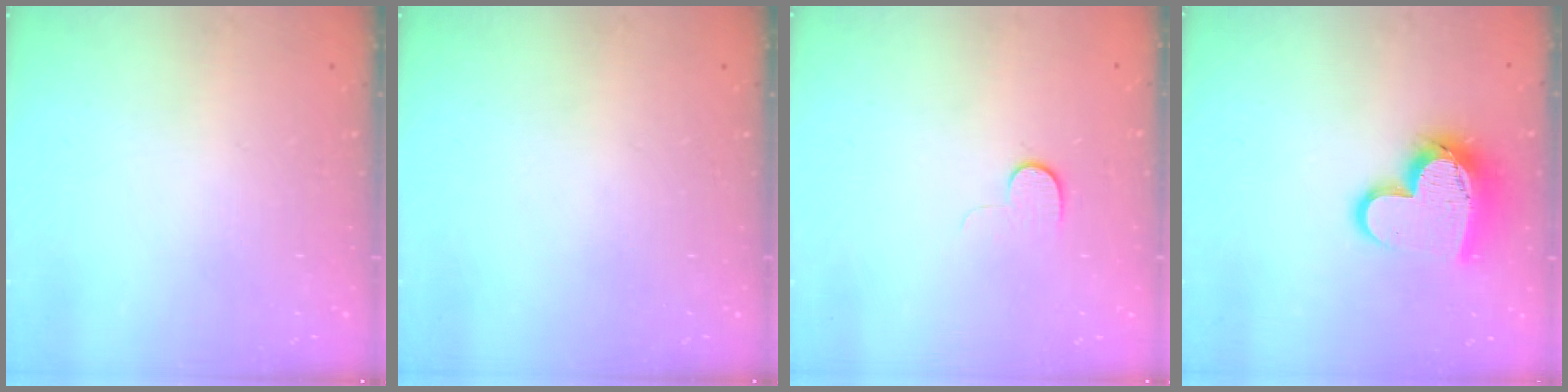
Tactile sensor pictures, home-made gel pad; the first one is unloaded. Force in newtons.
{"total": 0.0}
{"total": 4.8, "press": 4.7, "slide": 0.5}
{"total": 15.0, "press": 15.0, "slide": 1.0}